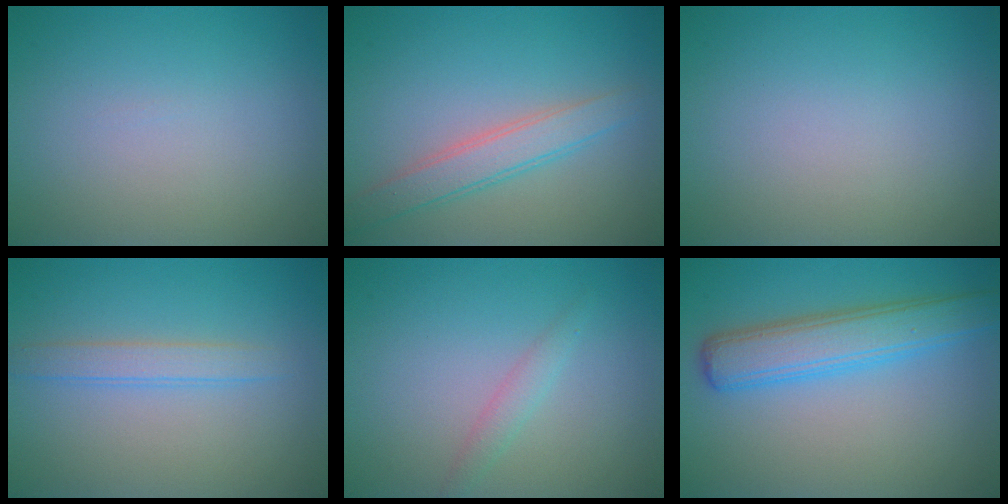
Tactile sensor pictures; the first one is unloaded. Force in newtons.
{"total": 2.9, "press": 2.9, "slide": 0.1}
{"total": 0.0}
{"total": 1.9, "press": 1.9, "slide": 0.2}
{"total": 1.3, "press": 1.3, "slide": 0.0}
{"total": 5.1, "press": 5.1, "slide": 0.1}